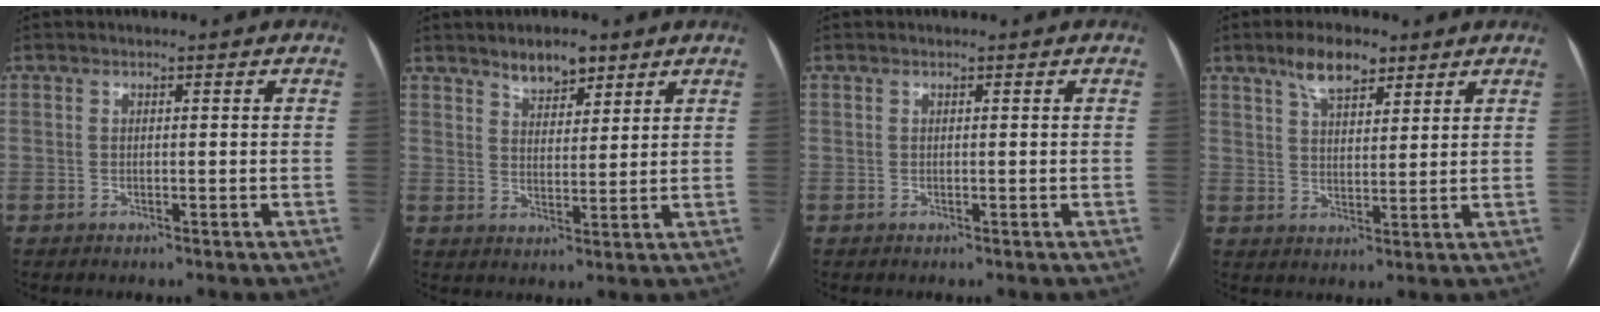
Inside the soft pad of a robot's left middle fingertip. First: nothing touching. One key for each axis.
{"total": 4.9, "fx": 3.7, "fy": 2.0, "fz": 2.4, "tx": -0.040, "ty": 0.002, "tz": 0.066}
{"total": 0.0}
{"total": 6.6, "fx": 4.5, "fy": 2.6, "fz": 4.1, "tx": -0.075, "ty": 0.012, "tz": 0.081}